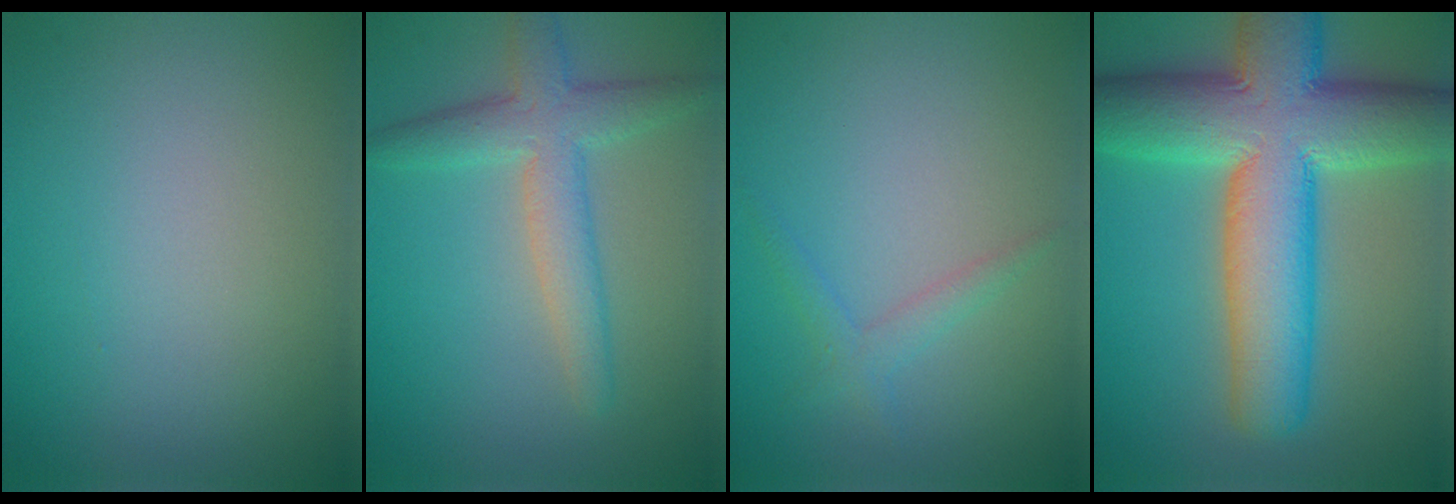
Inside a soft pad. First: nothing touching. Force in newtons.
{"total": 4.4, "press": 4.4, "slide": 0.3}
{"total": 1.4, "press": 1.4, "slide": 0.1}
{"total": 13.8, "press": 13.7, "slide": 0.7}